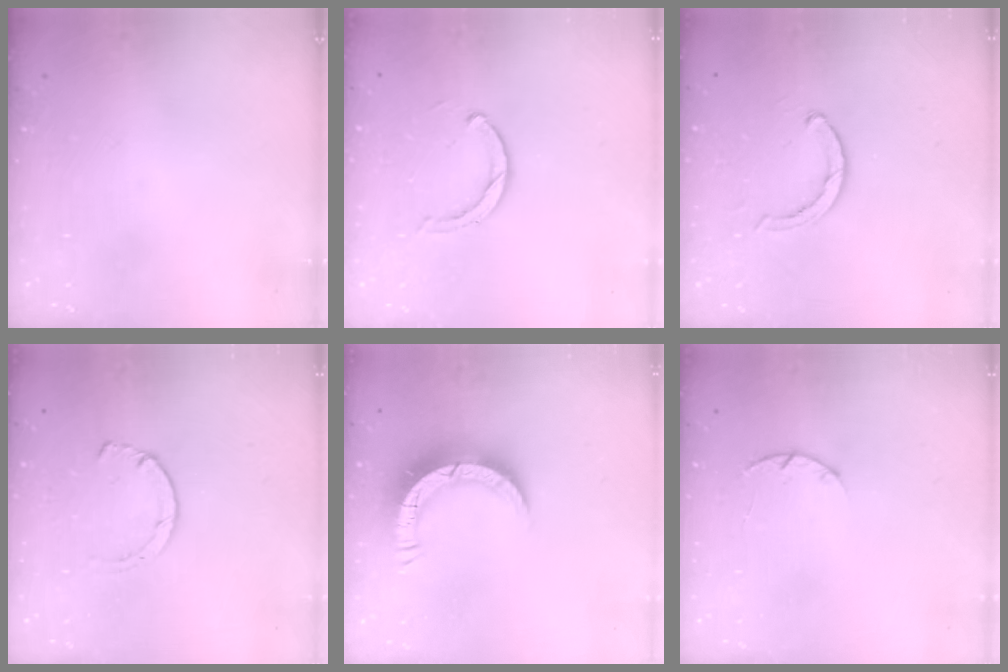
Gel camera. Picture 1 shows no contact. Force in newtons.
{"total": 3.6, "press": 3.6, "slide": 0.6}
{"total": 3.5, "press": 3.4, "slide": 0.6}
{"total": 1.5, "press": 1.5, "slide": 0.3}
{"total": 10.6, "press": 10.5, "slide": 1.4}
{"total": 3.2, "press": 3.2, "slide": 0.5}